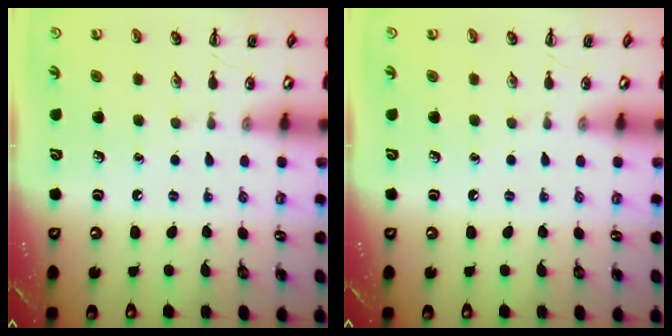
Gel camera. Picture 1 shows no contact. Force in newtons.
{"total": 0.0}